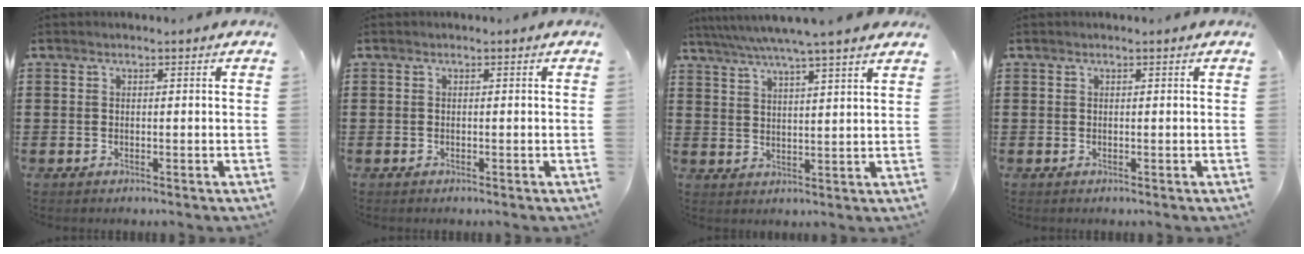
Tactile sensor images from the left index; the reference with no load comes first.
{"total": 0.0}
{"total": 5.7, "force": [4.8, -0.6, 2.9], "torque": [-0.072, -0.024, 0.082]}
{"total": 0.0}